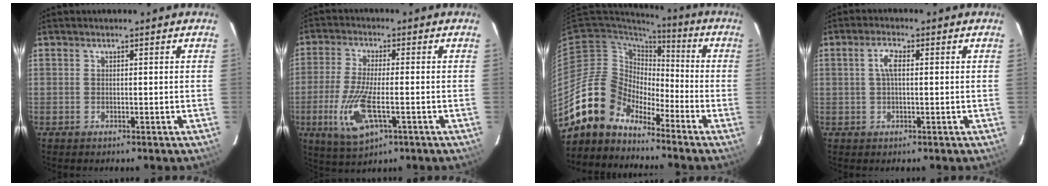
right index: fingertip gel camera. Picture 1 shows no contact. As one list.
[{"total": 11.2, "force": [-3.8, 3.6, 10.0], "torque": [-0.217, -0.020, -0.068]}, {"total": 11.5, "force": [-9.6, 6.2, 1.0], "torque": [-0.023, 0.037, -0.186]}, {"total": 3.1, "force": [0.5, 1.1, 2.9], "torque": [-0.060, 0.008, 0.009]}]